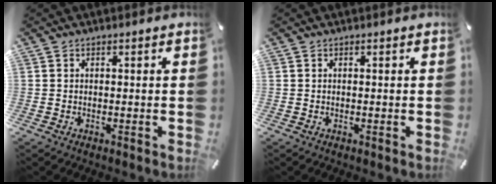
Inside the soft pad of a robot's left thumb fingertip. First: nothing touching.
{"total": 0.0}